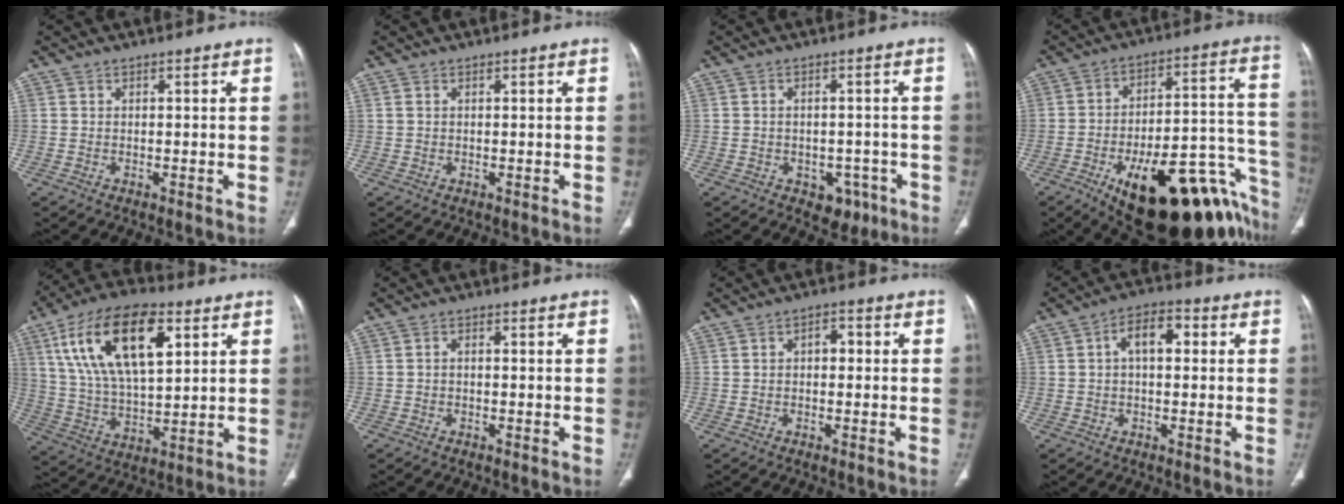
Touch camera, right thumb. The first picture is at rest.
{"total": 0.5, "force": [0.3, 0.2, 0.3], "torque": [-0.011, 0.010, 0.011]}
{"total": 5.2, "force": [-2.5, 3.8, 2.6], "torque": [-0.011, 0.016, -0.024]}
{"total": 32.5, "force": [-17.8, 12.8, 24.0], "torque": [-0.224, 0.075, -0.240]}
{"total": 21.2, "force": [8.3, 10.0, 16.7], "torque": [-0.288, -0.014, 0.152]}
{"total": 0.9, "force": [-0.1, 0.6, 0.6], "torque": [-0.007, 0.003, -0.004]}
{"total": 3.0, "force": [0.4, 1.8, 2.4], "torque": [-0.030, 0.013, 0.002]}
{"total": 7.0, "force": [1.3, 3.8, 5.7], "torque": [-0.089, 0.023, 0.015]}